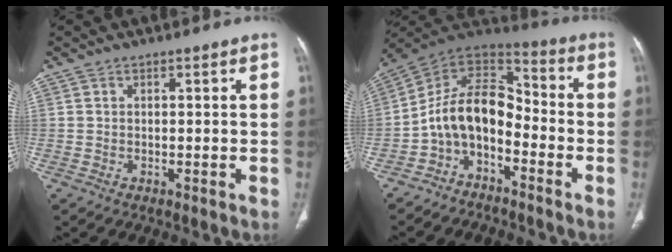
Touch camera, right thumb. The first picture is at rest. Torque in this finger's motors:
{"motor_torque": [-0.22, 0.42, 0.75, -0.55, 0.40]}